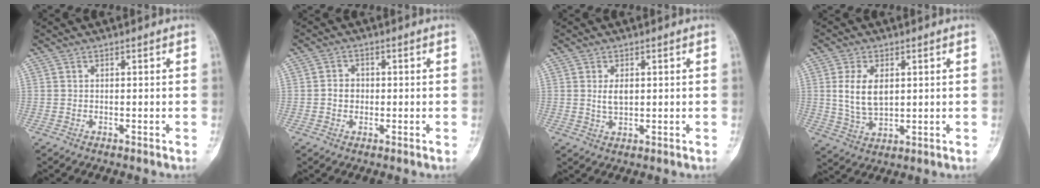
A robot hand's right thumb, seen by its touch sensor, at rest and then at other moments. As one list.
[{"total": 2.9, "force": [-0.2, 2.6, 1.3], "torque": [-0.007, 0.007, -0.008]}, {"total": 3.2, "force": [0.6, 1.8, 2.6], "torque": [-0.040, -0.006, 0.015]}, {"total": 8.2, "force": [1.6, 4.9, 6.4], "torque": [-0.116, -0.010, 0.039]}]